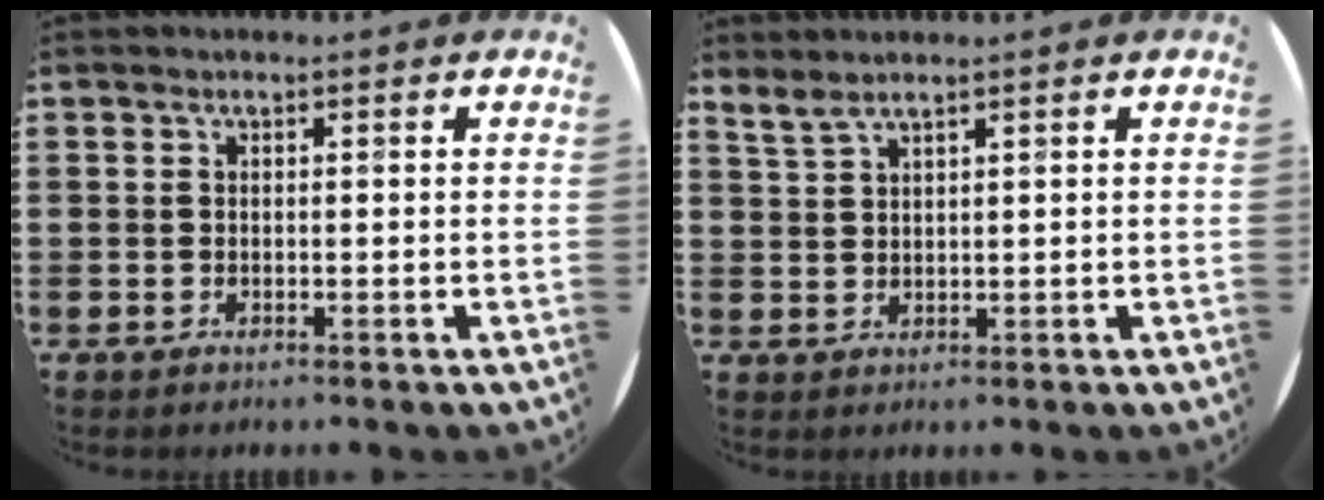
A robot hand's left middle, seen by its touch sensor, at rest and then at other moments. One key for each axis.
{"total": 1.9, "fx": 1.7, "fy": 0.1, "fz": 0.6, "tx": -0.015, "ty": 0.000, "tz": 0.033}